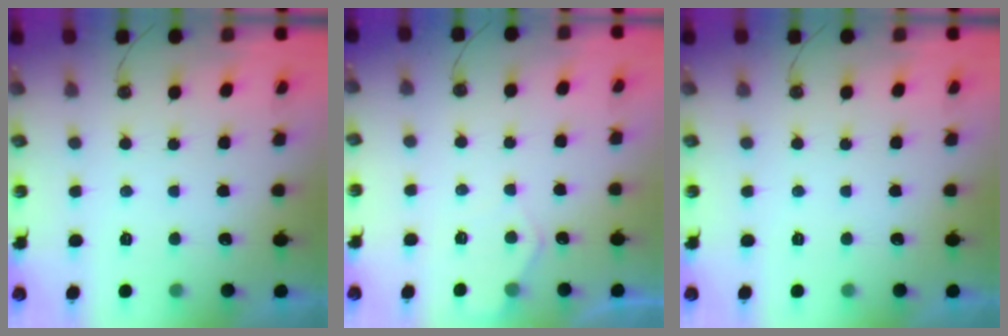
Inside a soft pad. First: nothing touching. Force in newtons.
{"total": 4.5, "press": 4.4, "slide": 0.6}
{"total": 0.0}